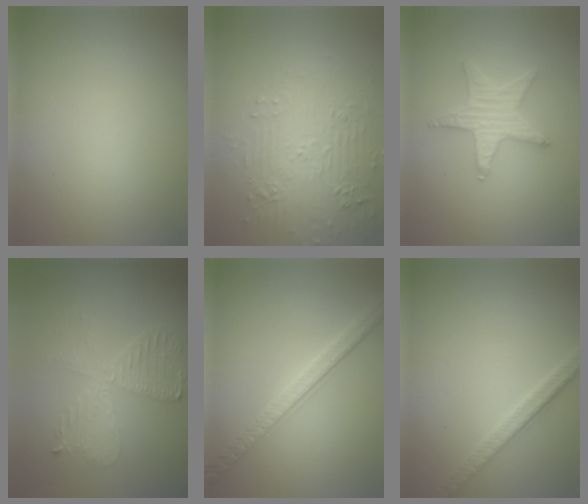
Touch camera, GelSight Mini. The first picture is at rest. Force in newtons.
{"total": 4.3, "press": 3.9, "slide": 1.7}
{"total": 3.4, "press": 3.2, "slide": 1.0}
{"total": 4.1, "press": 3.6, "slide": 1.9}
{"total": 3.3, "press": 3.3, "slide": 0.3}
{"total": 2.7, "press": 2.6, "slide": 0.6}